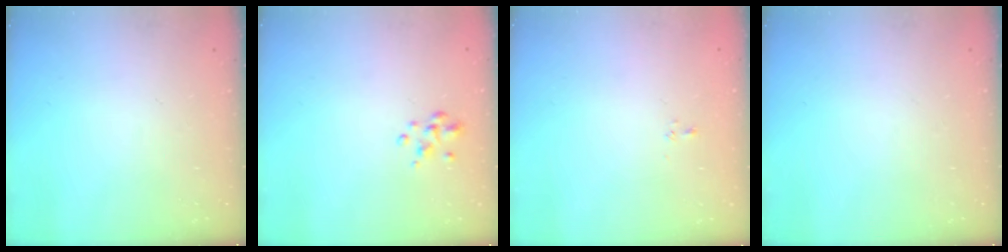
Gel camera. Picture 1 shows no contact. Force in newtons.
{"total": 2.0, "press": 1.9, "slide": 0.6}
{"total": 1.6, "press": 1.4, "slide": 0.8}
{"total": 0.0}